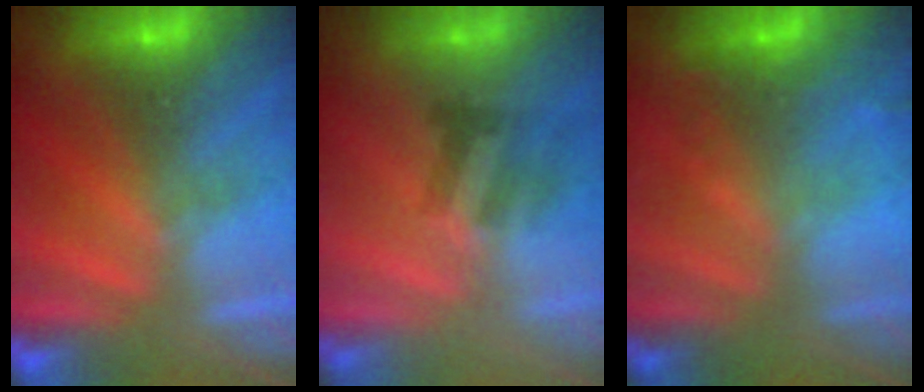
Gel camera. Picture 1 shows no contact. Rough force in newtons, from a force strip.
{"total": 2.1}
{"total": 2.2}